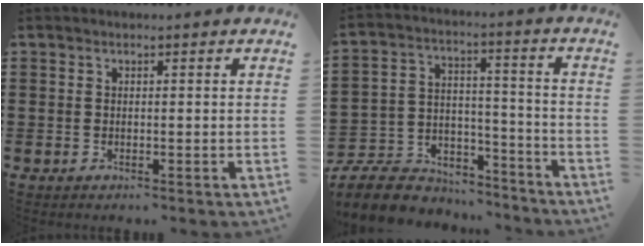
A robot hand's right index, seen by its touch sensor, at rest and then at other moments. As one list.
[{"total": 9.0, "force": [-8.1, 3.2, 2.0], "torque": [-0.054, 0.021, -0.162]}]